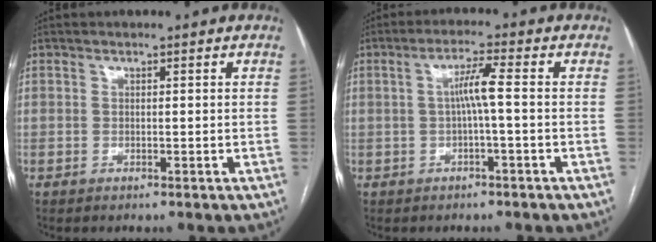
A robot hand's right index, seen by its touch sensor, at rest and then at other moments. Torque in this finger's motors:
{"motor_torque": [0.43, -0.07, 0.12, 0.05]}